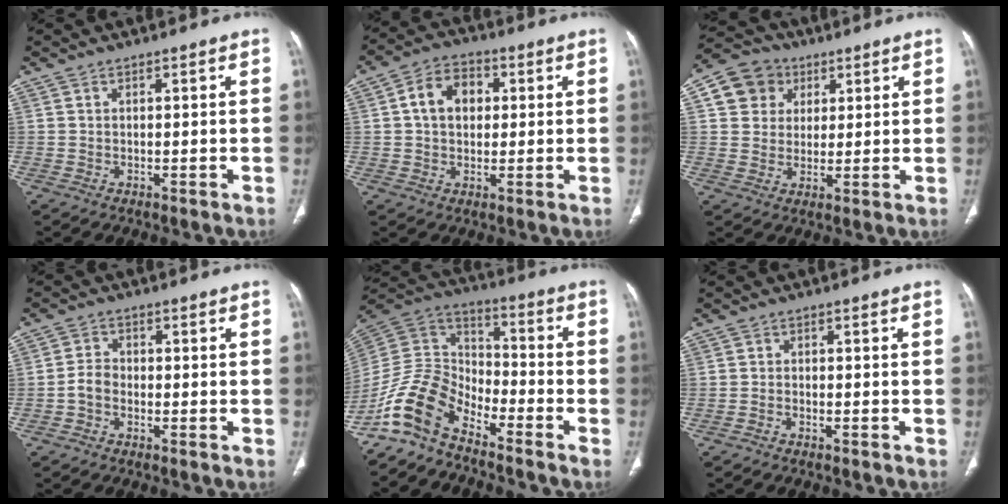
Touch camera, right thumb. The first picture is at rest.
{"total": 7.9, "force": [1.4, 5.8, 5.2], "torque": [-0.066, 0.012, 0.017]}
{"total": 9.1, "force": [3.2, 8.2, 2.6], "torque": [-0.021, 0.002, 0.051]}
{"total": 2.9, "force": [-1.2, 2.0, 1.7], "torque": [-0.026, 0.013, -0.030]}
{"total": 13.0, "force": [-9.6, 6.1, 6.1], "torque": [-0.113, 0.086, -0.200]}
{"total": 1.4, "force": [-1.3, 0.4, 0.4], "torque": [-0.009, 0.012, -0.018]}